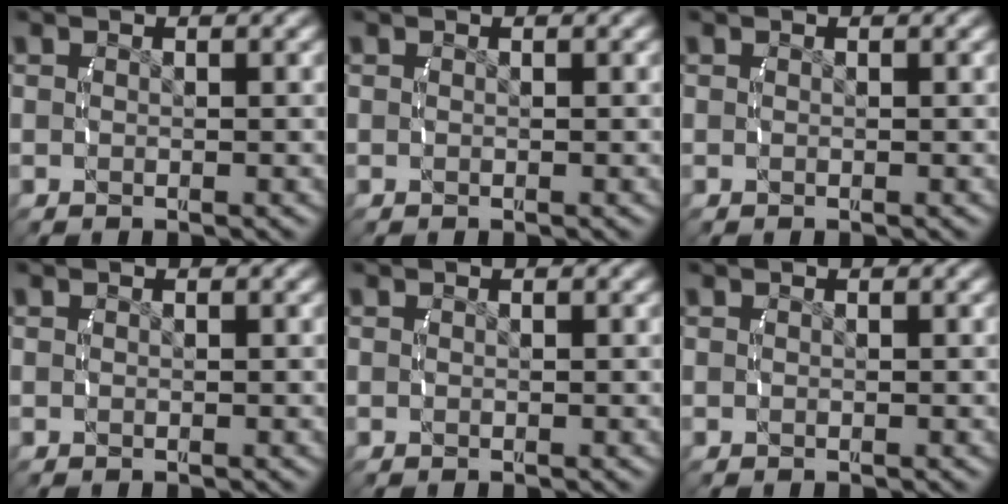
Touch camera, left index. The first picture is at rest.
{"total": 0.0}
{"total": 0.0}
{"total": 0.0}
{"total": 0.0}
{"total": 0.0}